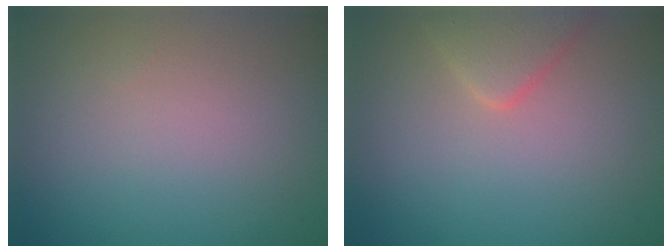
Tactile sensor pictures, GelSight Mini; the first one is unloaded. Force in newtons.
{"total": 2.3, "press": 2.3, "slide": 0.2}